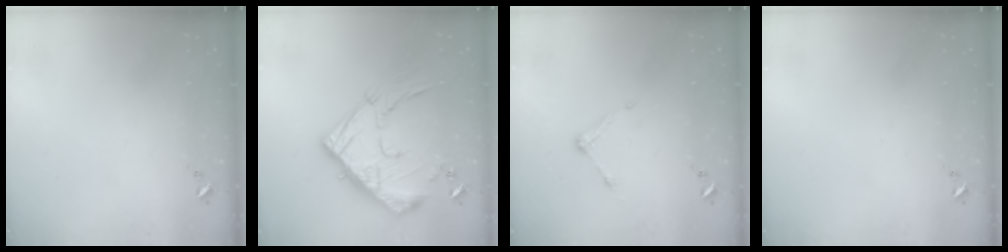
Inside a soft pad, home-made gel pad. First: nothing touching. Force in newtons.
{"total": 19.3, "press": 19.2, "slide": 2.0}
{"total": 5.3, "press": 5.2, "slide": 0.2}
{"total": 0.0}